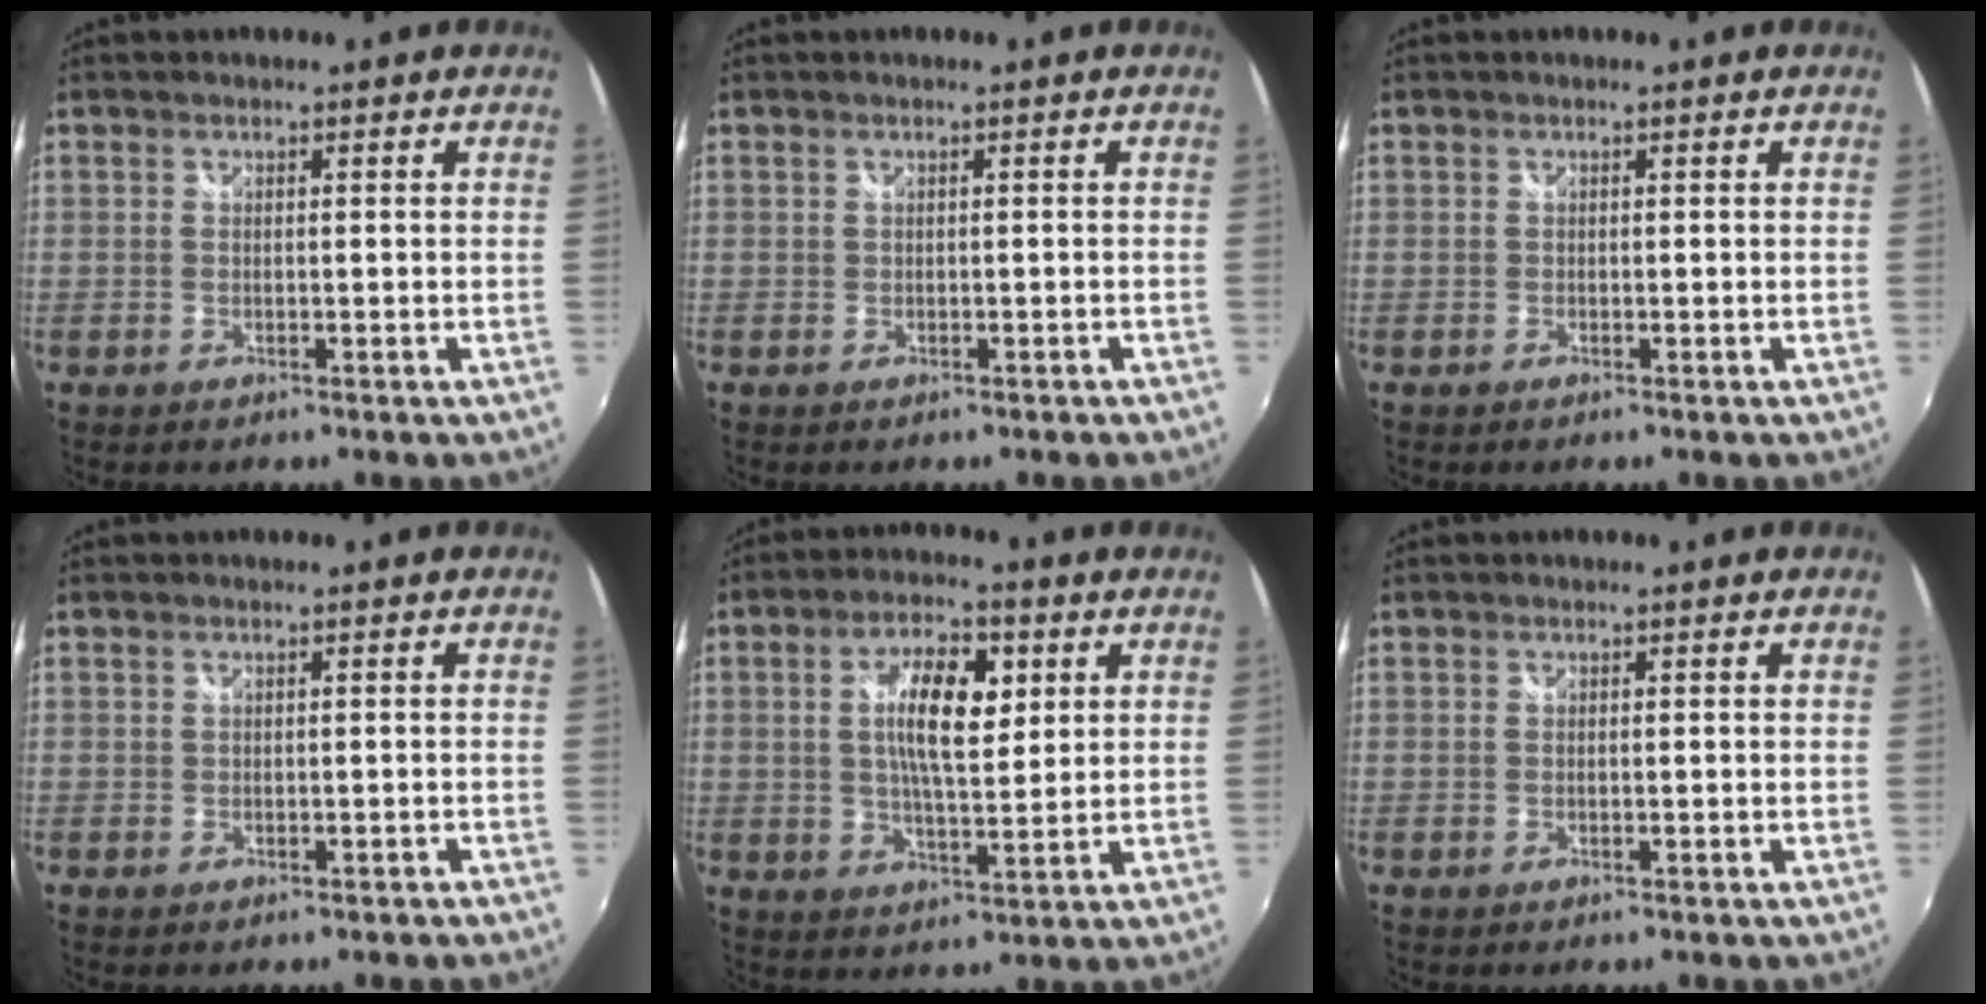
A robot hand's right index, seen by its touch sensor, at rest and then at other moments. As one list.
[{"total": 0.7, "force": [-0.5, 0.4, 0.3], "torque": [-0.008, 0.002, 0.000]}, {"total": 0.0}, {"total": 1.1, "force": [-0.7, 0.6, 0.5], "torque": [-0.010, 0.002, -0.003]}, {"total": 9.7, "force": [2.5, 3.5, 8.7], "torque": [-0.157, 0.012, 0.045]}, {"total": 0.0}]